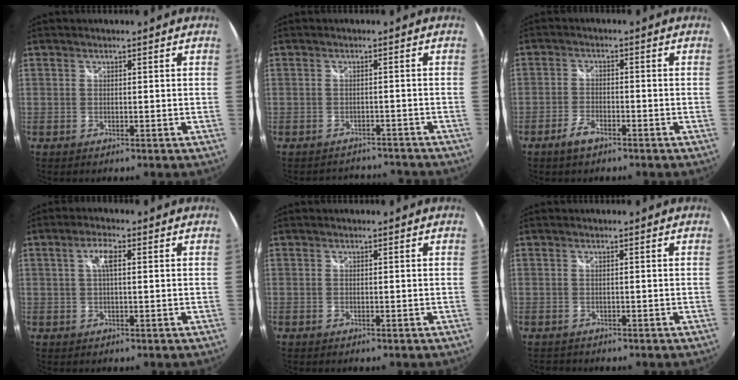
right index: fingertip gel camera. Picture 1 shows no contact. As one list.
[{"total": 7.0, "force": [-6.4, 2.3, 1.3], "torque": [-0.027, 0.007, -0.082]}, {"total": 3.8, "force": [-2.8, 1.6, 2.2], "torque": [-0.058, -0.002, -0.055]}, {"total": 3.4, "force": [0.8, 1.0, 3.2], "torque": [-0.061, 0.007, 0.013]}, {"total": 0.0}, {"total": 0.9, "force": [-0.7, 0.5, 0.2], "torque": [-0.008, -0.001, -0.010]}]